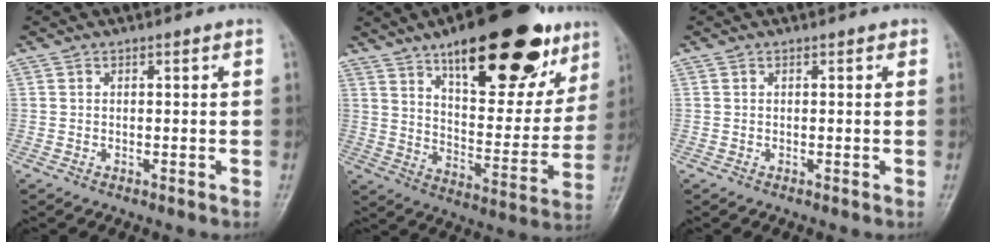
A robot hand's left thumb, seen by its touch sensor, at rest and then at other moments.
{"total": 28.4, "force": [16.6, 11.1, 20.3], "torque": [-0.249, -0.047, 0.249]}
{"total": 0.8, "force": [0.4, 0.4, 0.6], "torque": [-0.003, 0.001, 0.002]}